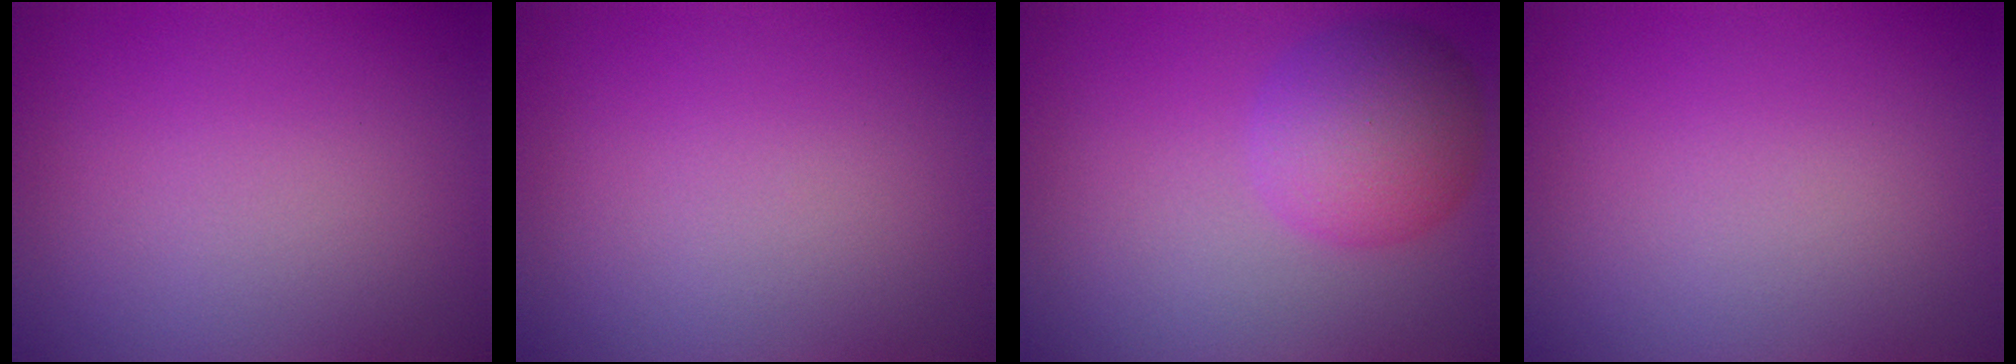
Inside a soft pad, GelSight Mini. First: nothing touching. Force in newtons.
{"total": 0.0}
{"total": 5.4, "press": 5.4, "slide": 0.3}
{"total": 0.0}